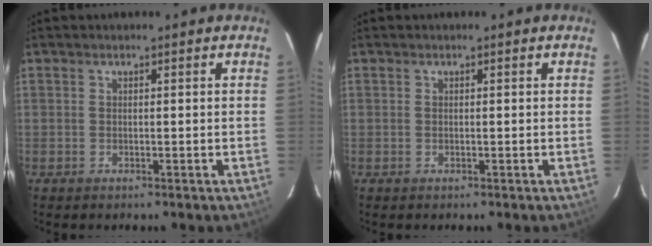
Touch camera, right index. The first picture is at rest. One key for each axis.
{"total": 0.0}